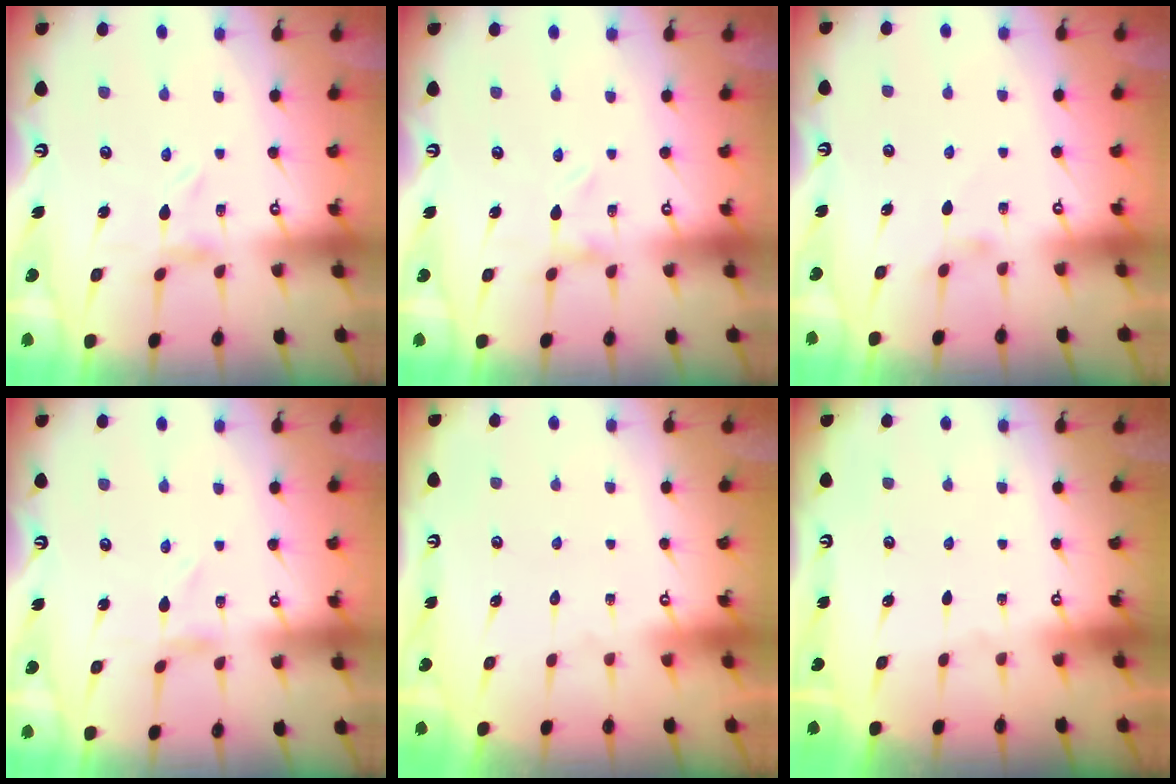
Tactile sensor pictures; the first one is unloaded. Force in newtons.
{"total": 0.0}
{"total": 1.3, "press": 1.2, "slide": 0.3}
{"total": 0.9, "press": 0.8, "slide": 0.1}
{"total": 1.8, "press": 1.8, "slide": 0.1}
{"total": 0.0}